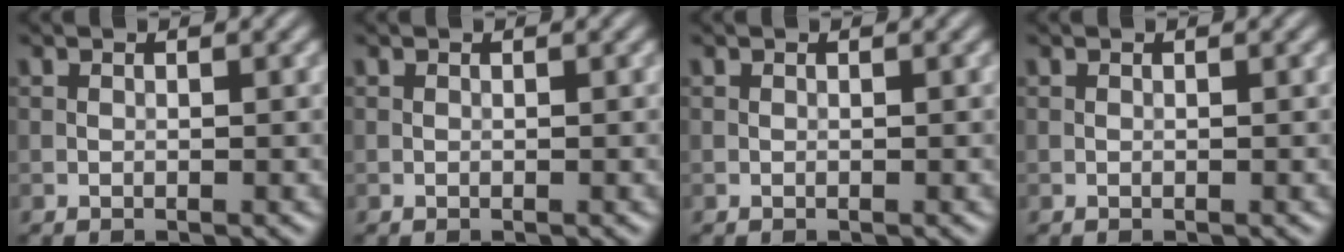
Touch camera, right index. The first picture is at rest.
{"total": 0.0}
{"total": 0.0}
{"total": 0.0}